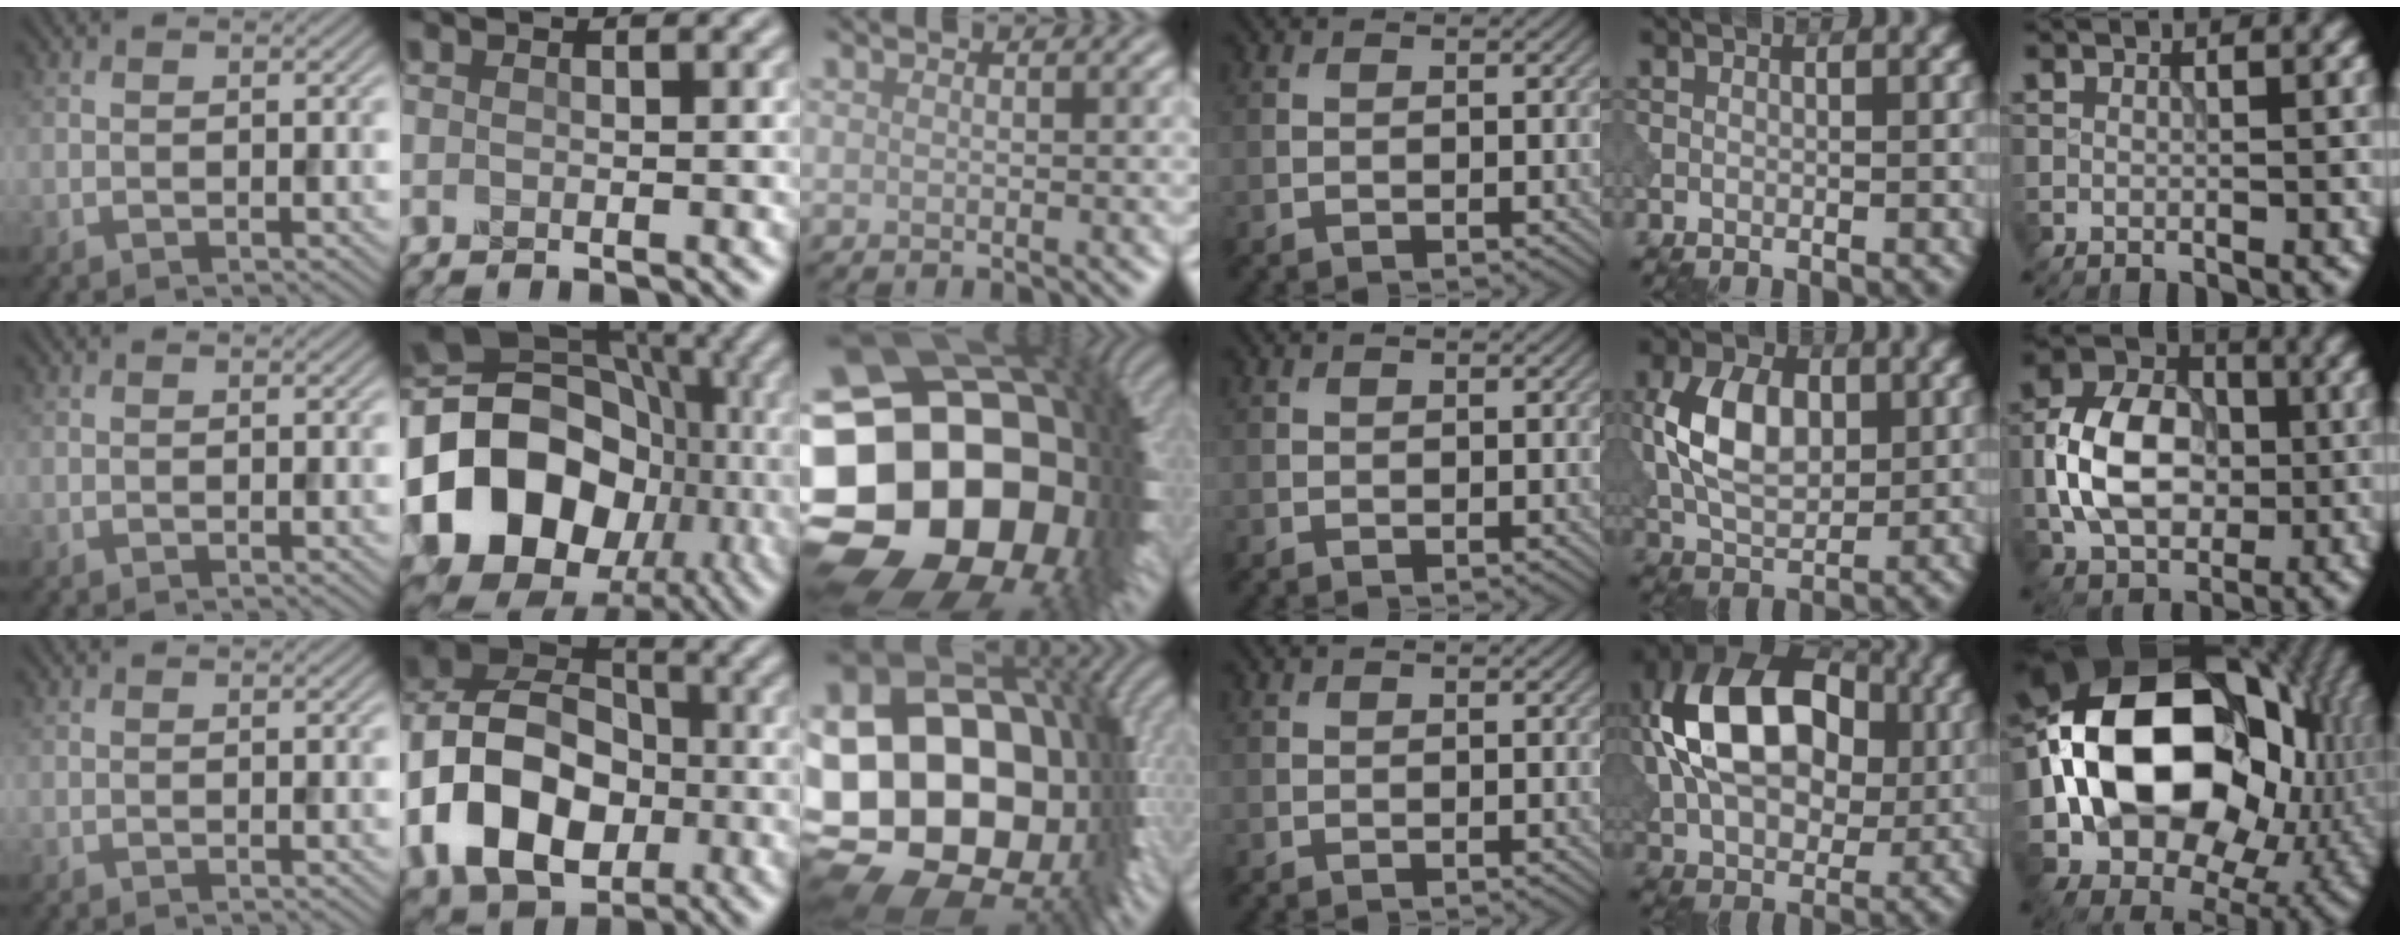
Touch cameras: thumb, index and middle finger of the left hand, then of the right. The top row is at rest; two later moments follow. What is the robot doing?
{"motion": "insert", "object": "peg toy"}